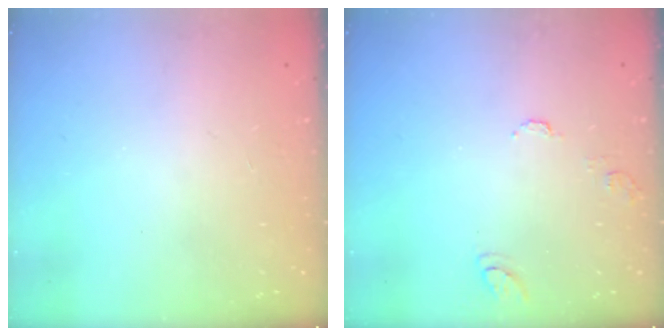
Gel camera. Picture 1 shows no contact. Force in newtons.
{"total": 8.4, "press": 8.3, "slide": 0.6}